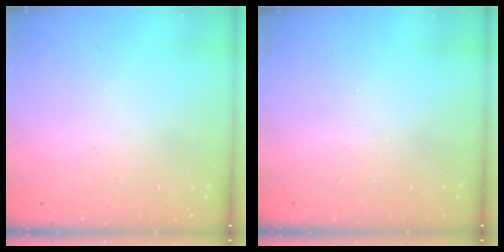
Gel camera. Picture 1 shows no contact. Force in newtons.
{"total": 0.0}